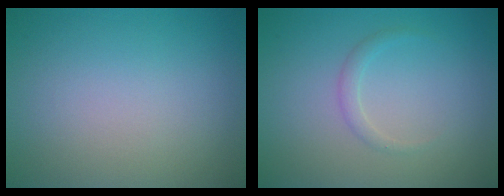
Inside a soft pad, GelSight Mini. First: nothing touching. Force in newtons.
{"total": 1.0, "press": 1.0, "slide": 0.1}